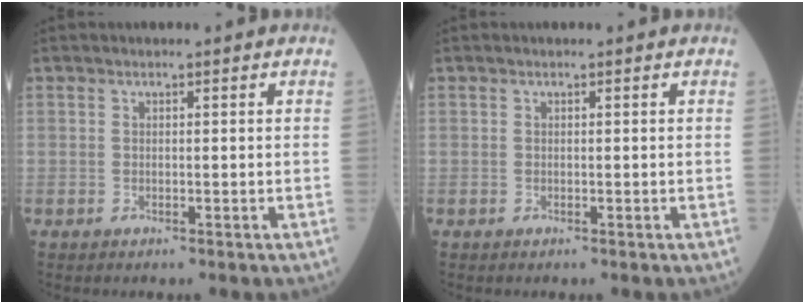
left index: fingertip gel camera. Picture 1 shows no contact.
{"total": 0.0}